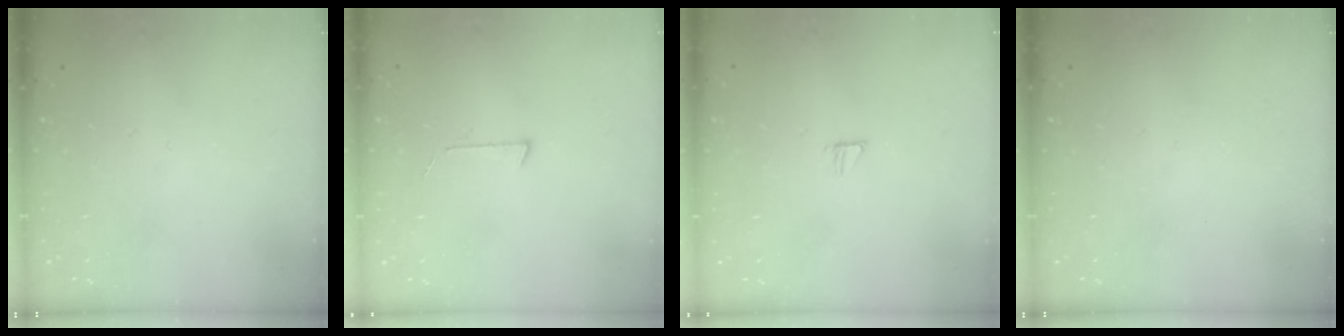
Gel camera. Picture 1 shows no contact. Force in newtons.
{"total": 4.2, "press": 4.2, "slide": 0.4}
{"total": 5.4, "press": 5.4, "slide": 0.5}
{"total": 0.0}